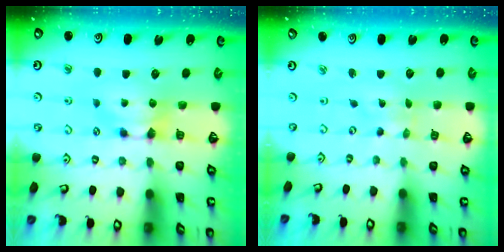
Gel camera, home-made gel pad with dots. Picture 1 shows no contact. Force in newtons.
{"total": 5.3, "press": 5.2, "slide": 0.2}